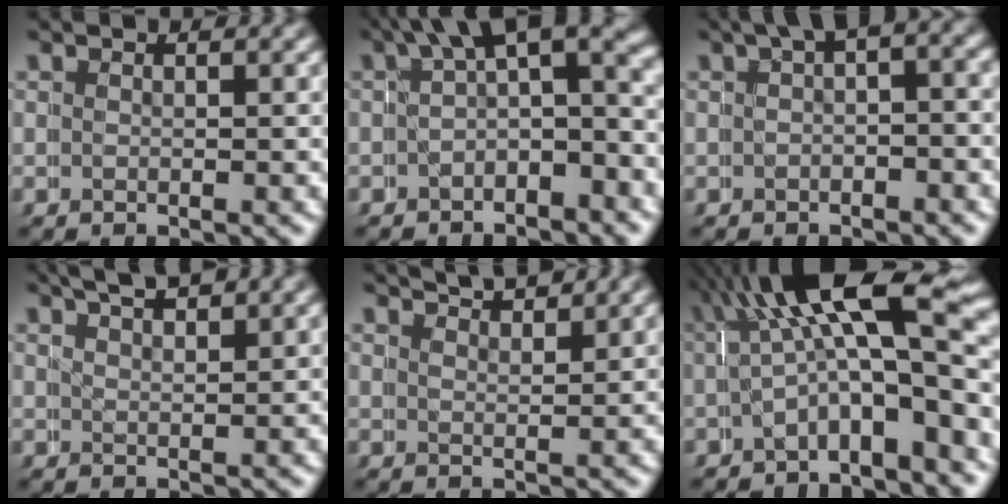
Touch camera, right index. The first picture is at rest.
{"total": 6.3, "force": [1.0, 3.5, 5.2], "torque": [-0.059, -0.005, 0.009]}
{"total": 2.7, "force": [0.7, 1.5, 2.1], "torque": [-0.023, 0.011, 0.000]}
{"total": 3.6, "force": [3.4, 0.7, 1.2], "torque": [-0.021, -0.002, 0.053]}
{"total": 3.6, "force": [3.6, 0.0, 0.5], "torque": [-0.007, -0.003, 0.059]}
{"total": 9.6, "force": [1.1, 5.2, 8.0], "torque": [-0.139, -0.002, 0.017]}